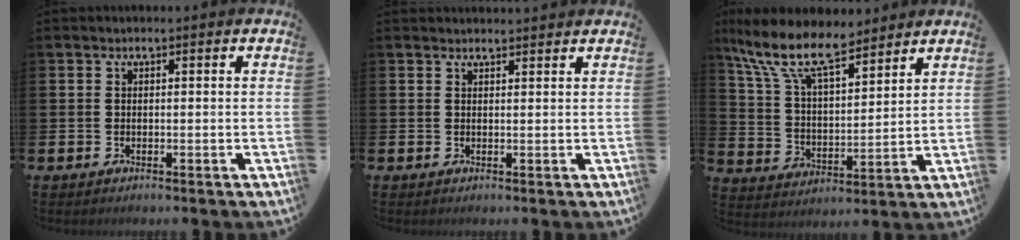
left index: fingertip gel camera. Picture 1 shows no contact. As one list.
[{"total": 1.4, "force": [1.4, 0.0, 0.0], "torque": [0.012, -0.010, 0.023]}, {"total": 11.3, "force": [9.1, 3.6, 5.6], "torque": [-0.146, -0.041, 0.164]}]